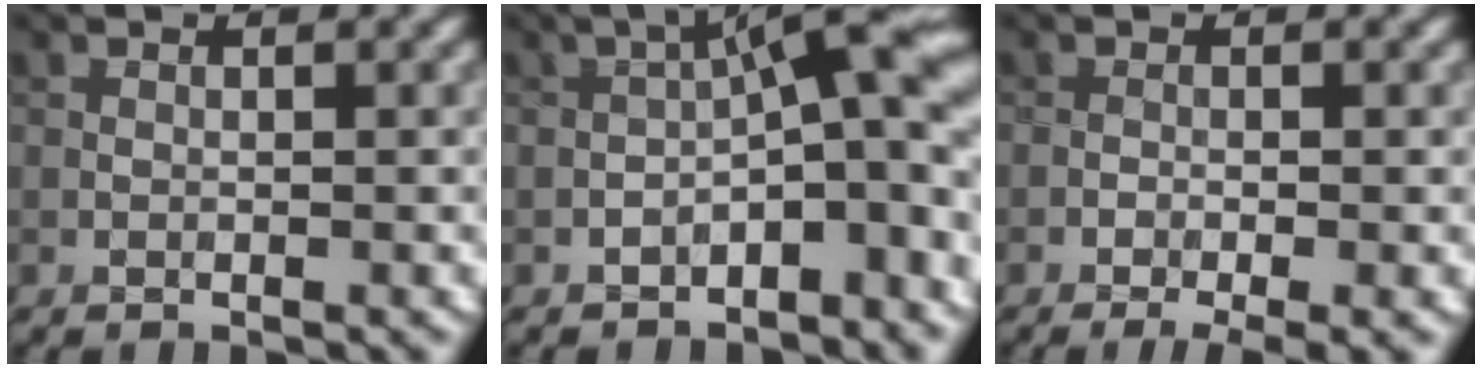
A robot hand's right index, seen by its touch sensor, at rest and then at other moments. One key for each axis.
{"total": 7.3, "fx": -1.8, "fy": 2.4, "fz": 6.7, "tx": -0.079, "ty": 0.025, "tz": -0.038}
{"total": 3.2, "fx": -1.8, "fy": 0.7, "fz": 2.5, "tx": -0.041, "ty": -0.004, "tz": -0.029}